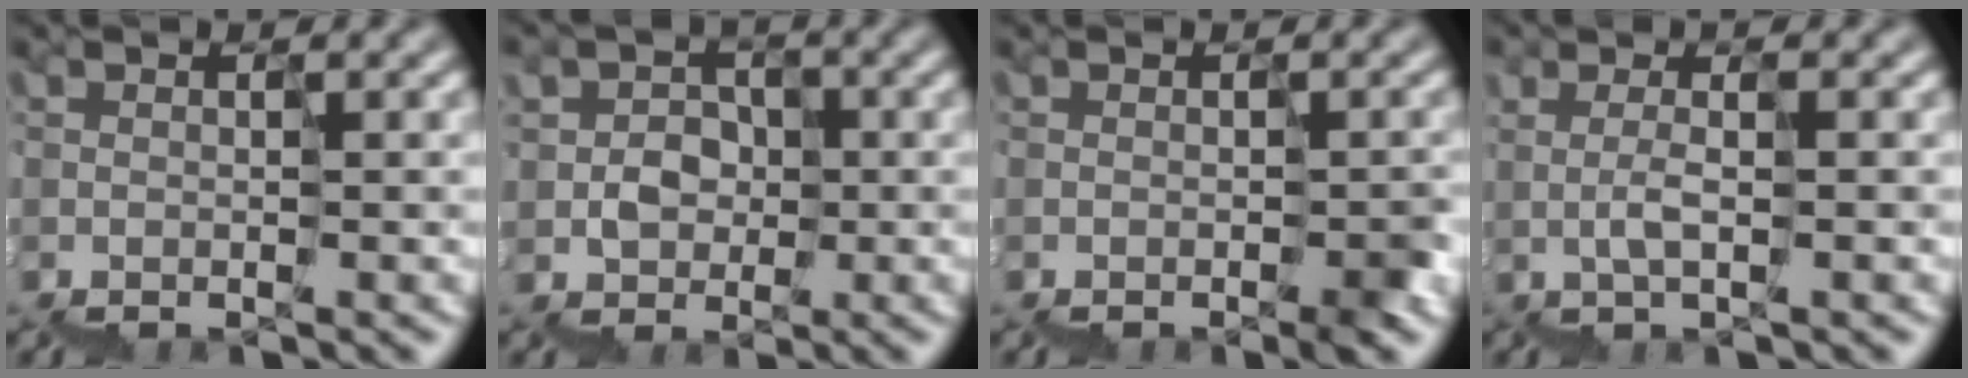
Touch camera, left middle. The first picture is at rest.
{"total": 2.6, "force": [0.4, 2.5, 0.3], "torque": [0.003, 0.011, 0.007]}
{"total": 3.1, "force": [-1.7, 1.2, 2.3], "torque": [-0.028, -0.004, -0.027]}
{"total": 1.1, "force": [1.0, -0.2, 0.2], "torque": [0.000, 0.008, 0.021]}